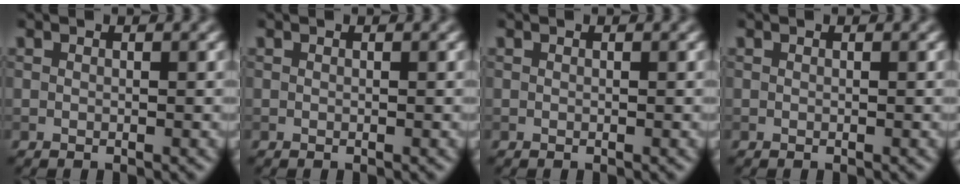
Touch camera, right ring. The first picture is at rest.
{"total": 0.0}
{"total": 0.0}
{"total": 0.0}